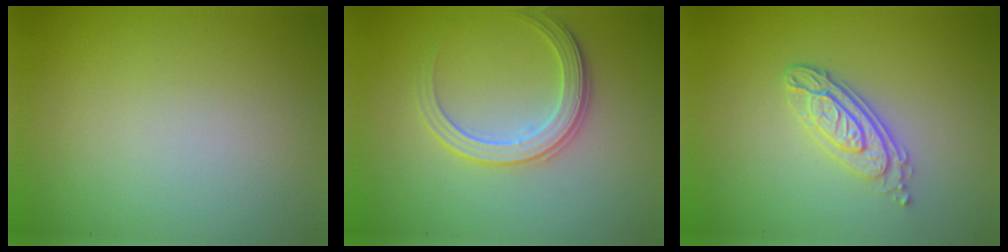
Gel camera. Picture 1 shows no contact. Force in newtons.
{"total": 3.0, "press": 2.9, "slide": 0.3}
{"total": 3.8, "press": 2.9, "slide": 2.6}